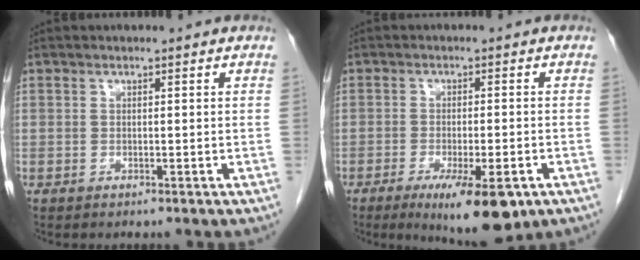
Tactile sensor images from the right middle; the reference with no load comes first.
{"total": 10.2, "force": [-5.9, 2.2, 8.1], "torque": [-0.117, -0.018, -0.083]}